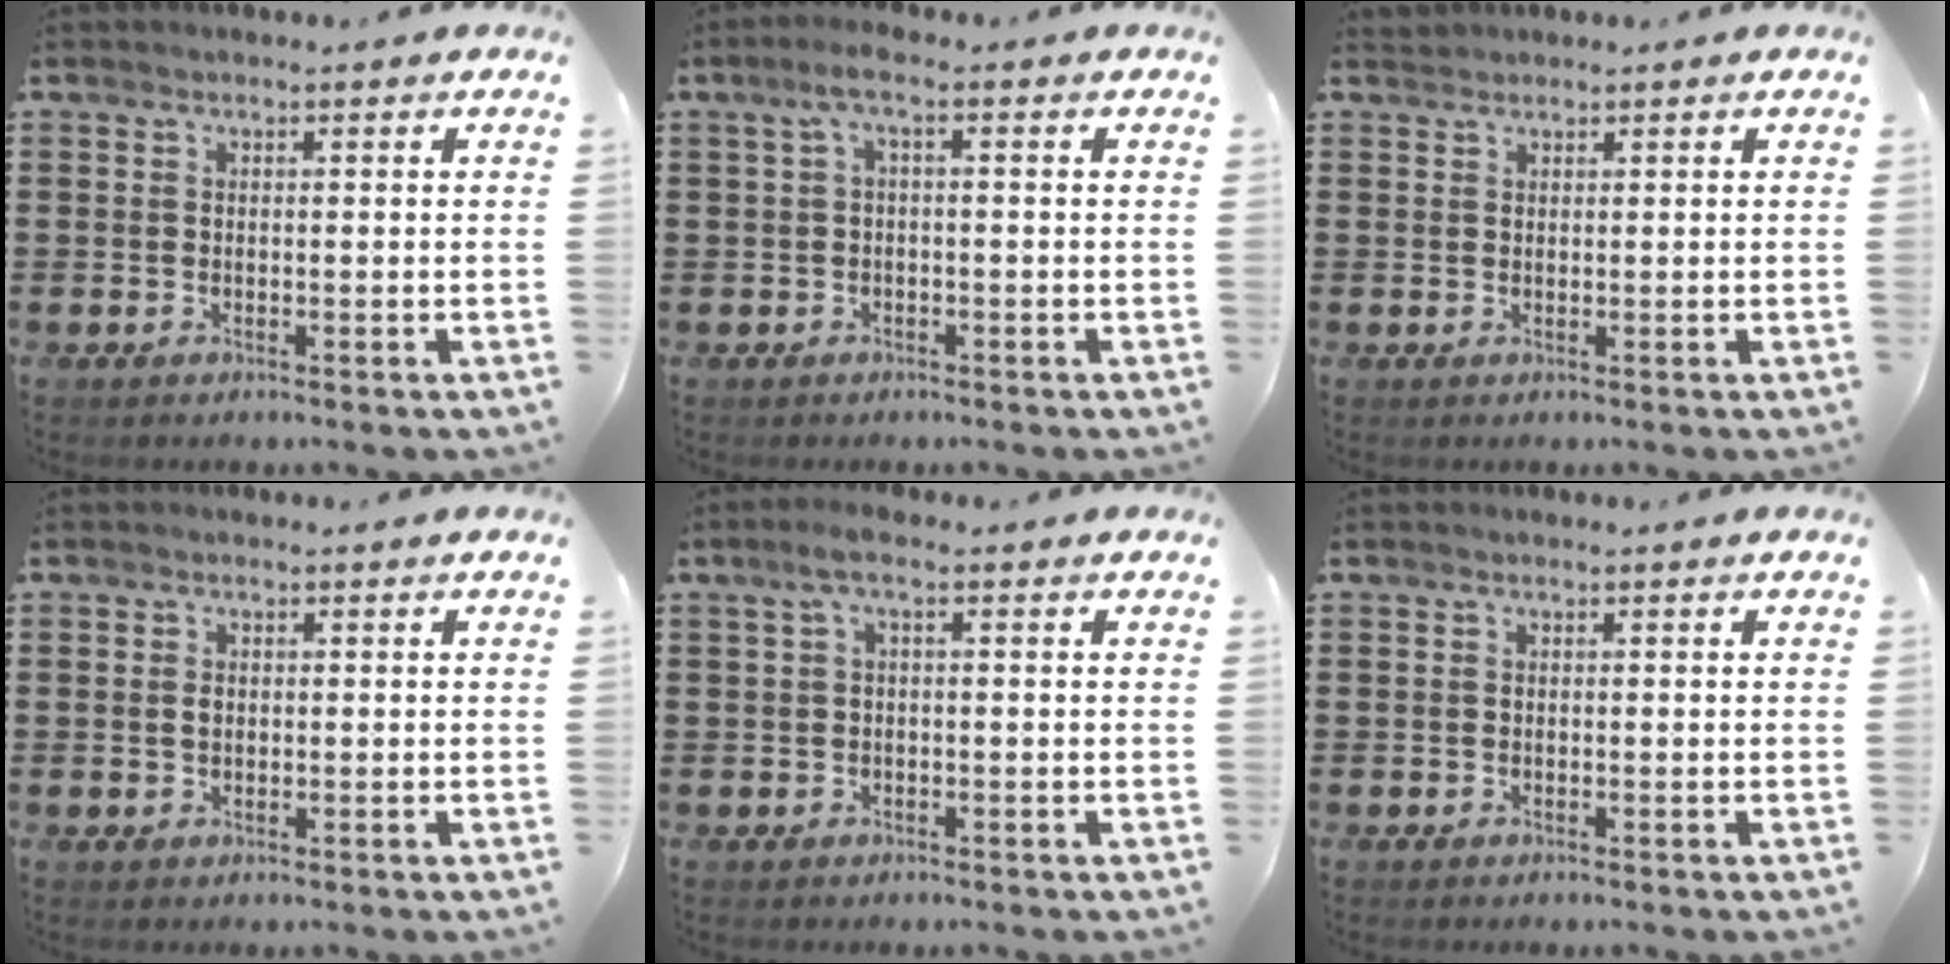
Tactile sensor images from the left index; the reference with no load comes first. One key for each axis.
{"total": 2.2, "fx": -0.5, "fy": 0.3, "fz": 2.2, "tx": -0.049, "ty": 0.002, "tz": -0.014}
{"total": 1.0, "fx": 0.9, "fy": 0.2, "fz": -0.2, "tx": 0.001, "ty": 0.001, "tz": 0.019}
{"total": 1.0, "fx": 0.1, "fy": 0.7, "fz": 0.7, "tx": -0.018, "ty": 0.003, "tz": 0.000}
{"total": 2.1, "fx": -0.2, "fy": 0.4, "fz": 2.0, "tx": -0.045, "ty": 0.001, "tz": -0.008}
{"total": 0.0}